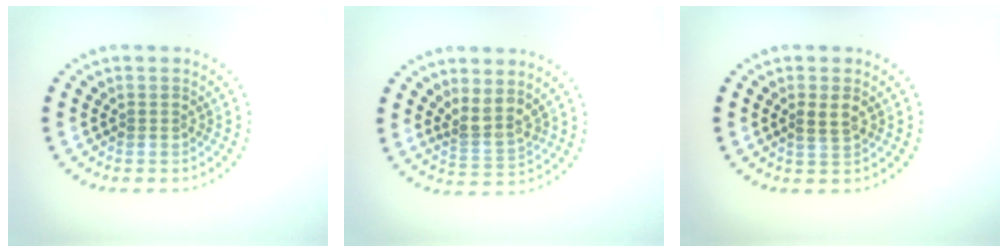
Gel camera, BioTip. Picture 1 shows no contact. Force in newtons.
{"total": 2.5, "press": 1.9, "slide": 1.7}
{"total": 1.8, "press": 1.7, "slide": 0.6}